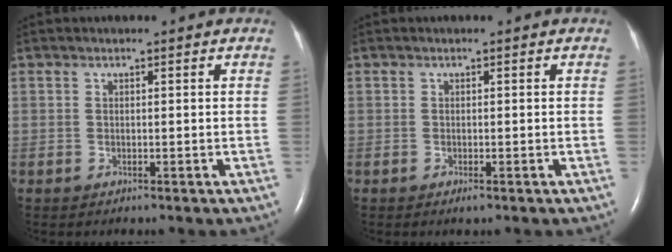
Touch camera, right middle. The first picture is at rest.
{"total": 0.7, "force": [-0.4, 0.1, 0.6], "torque": [-0.012, -0.003, -0.005]}